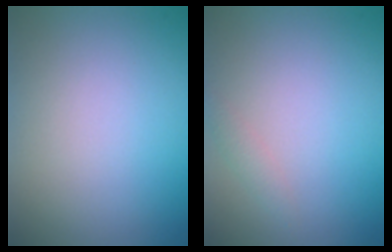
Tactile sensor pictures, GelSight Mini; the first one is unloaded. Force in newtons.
{"total": 0.9, "press": 0.9, "slide": 0.0}